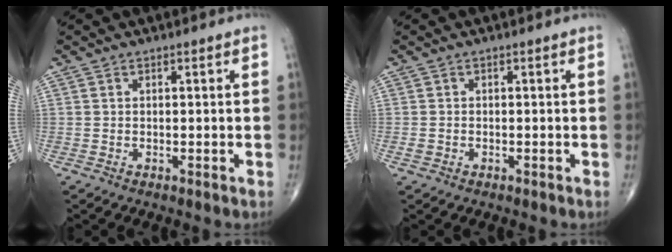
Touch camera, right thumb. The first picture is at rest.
{"total": 0.9, "force": [-0.4, 0.7, 0.4], "torque": [-0.009, 0.001, -0.006]}